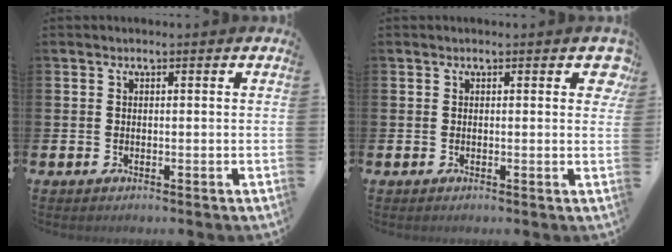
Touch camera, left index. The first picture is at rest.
{"total": 1.6, "force": [0.6, 0.7, 1.3], "torque": [-0.016, 0.004, 0.006]}